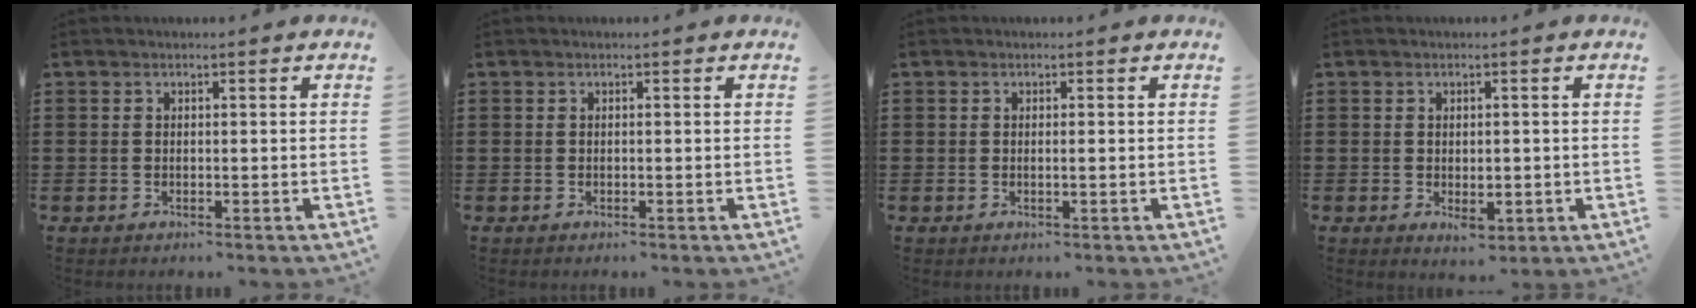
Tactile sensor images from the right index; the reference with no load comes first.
{"total": 0.0}
{"total": 0.7, "force": [-0.1, 0.1, 0.7], "torque": [-0.012, -0.002, -0.001]}
{"total": 2.4, "force": [-0.3, 1.5, 1.8], "torque": [-0.027, -0.002, -0.007]}